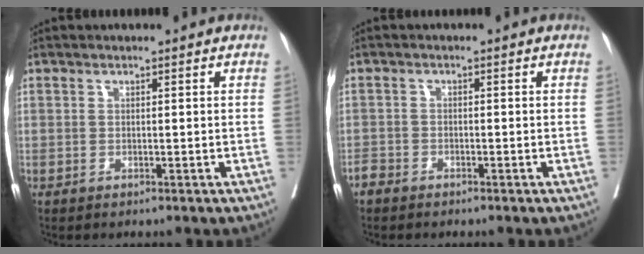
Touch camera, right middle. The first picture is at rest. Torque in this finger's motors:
{"motor_torque": [0.14, -0.27, 0.18, 0.02]}